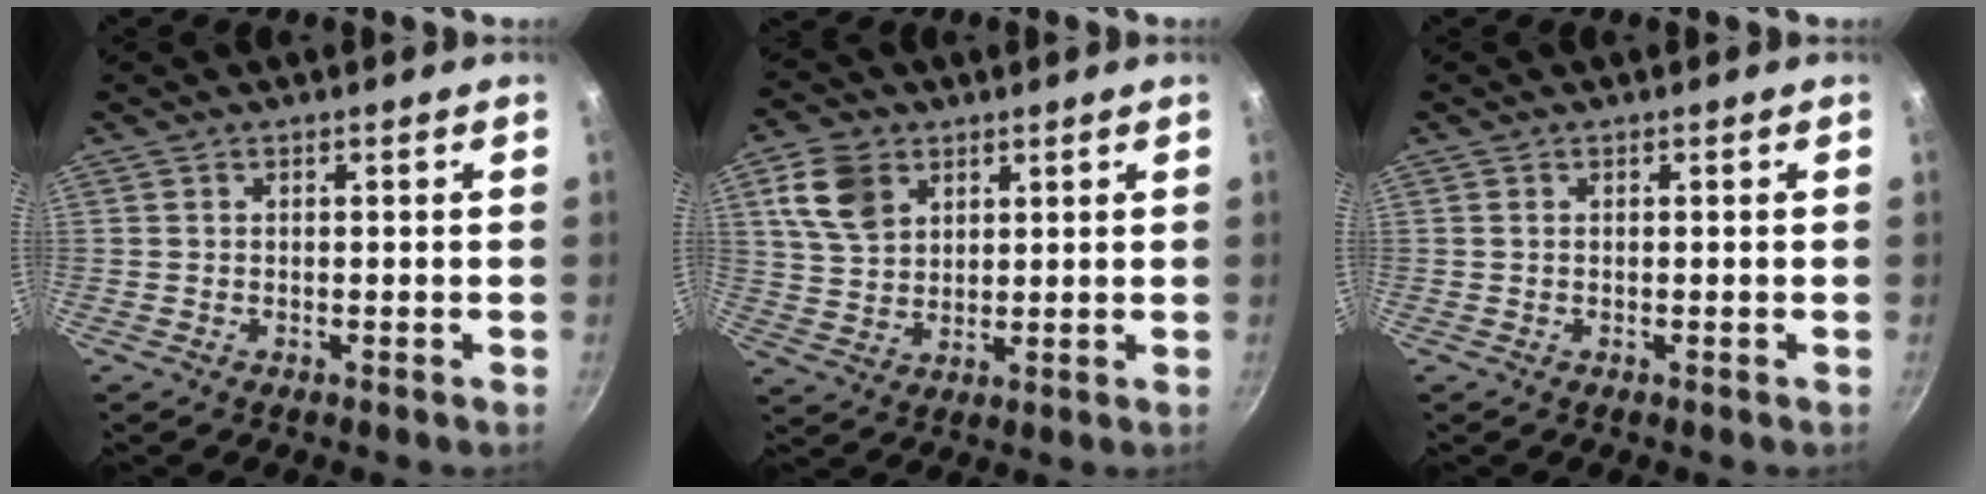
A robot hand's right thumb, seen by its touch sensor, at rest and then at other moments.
{"total": 9.4, "force": [4.1, 6.8, 5.2], "torque": [-0.081, -0.004, 0.081]}
{"total": 0.0}